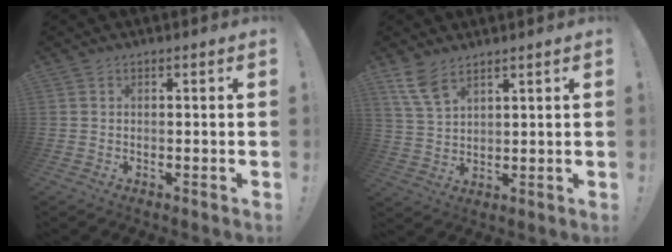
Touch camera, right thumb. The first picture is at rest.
{"total": 7.6, "force": [5.5, 3.1, 4.1], "torque": [-0.083, -0.023, 0.107]}